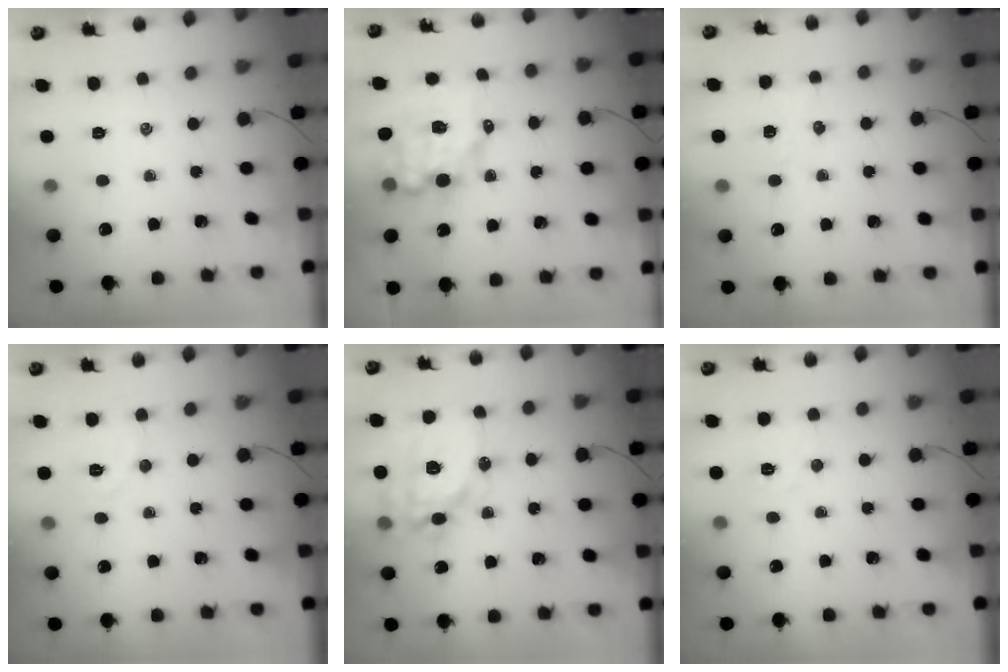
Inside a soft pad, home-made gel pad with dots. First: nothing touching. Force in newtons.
{"total": 8.7, "press": 8.6, "slide": 1.6}
{"total": 3.1, "press": 3.0, "slide": 0.9}
{"total": 6.0, "press": 5.9, "slide": 1.1}
{"total": 17.3, "press": 16.9, "slide": 3.5}
{"total": 4.6, "press": 4.5, "slide": 1.0}